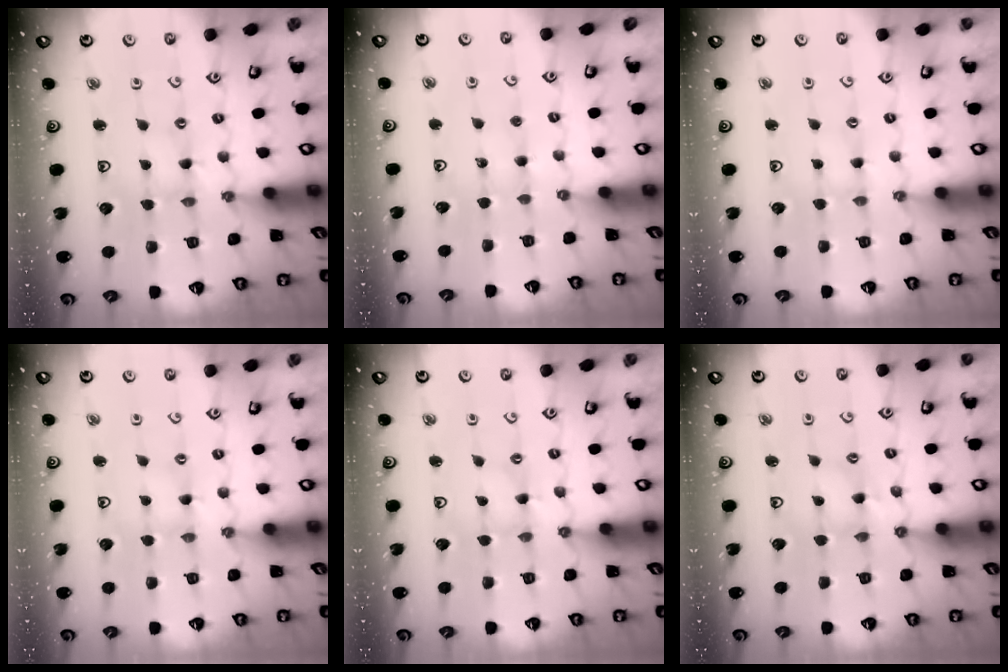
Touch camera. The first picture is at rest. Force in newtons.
{"total": 2.6, "press": 2.6, "slide": 0.3}
{"total": 1.0, "press": 1.0, "slide": 0.2}
{"total": 0.0}
{"total": 0.0}
{"total": 2.5, "press": 2.5, "slide": 0.3}